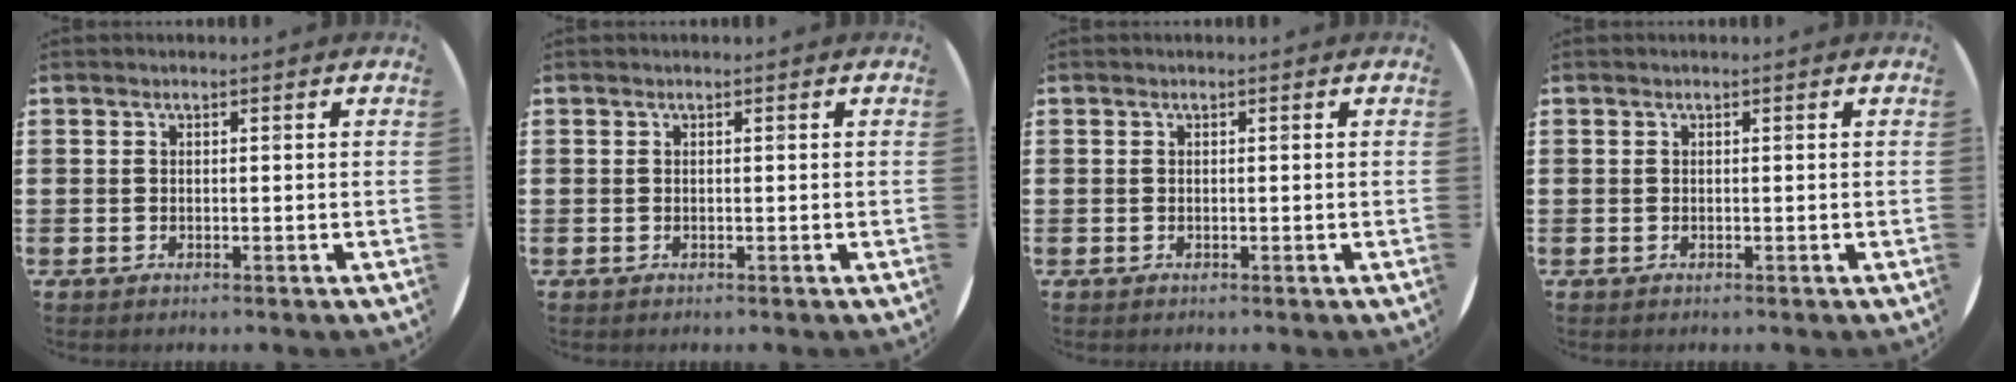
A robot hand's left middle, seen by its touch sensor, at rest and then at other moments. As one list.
[{"total": 0.0}, {"total": 0.0}, {"total": 0.0}]